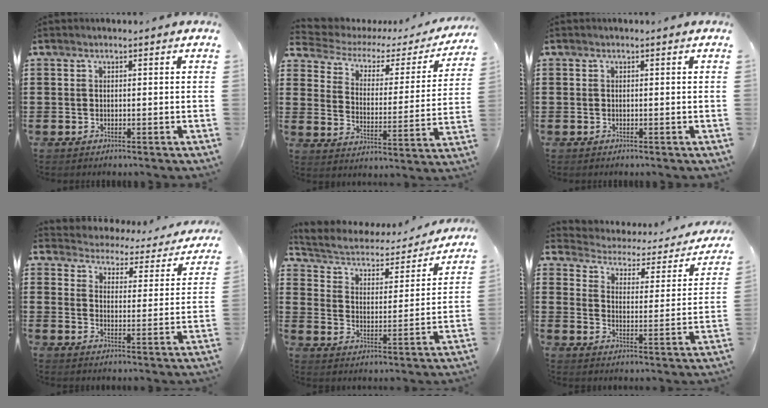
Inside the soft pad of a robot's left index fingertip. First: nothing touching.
{"total": 3.2, "force": [2.1, 2.0, 1.5], "torque": [-0.049, -0.014, 0.025]}
{"total": 0.0}
{"total": 2.8, "force": [2.8, 0.4, -0.2], "torque": [-0.020, -0.028, 0.038]}
{"total": 3.8, "force": [3.2, 1.5, 1.4], "torque": [-0.047, -0.026, 0.046]}
{"total": 2.2, "force": [2.0, 0.9, 0.4], "torque": [-0.026, -0.021, 0.023]}